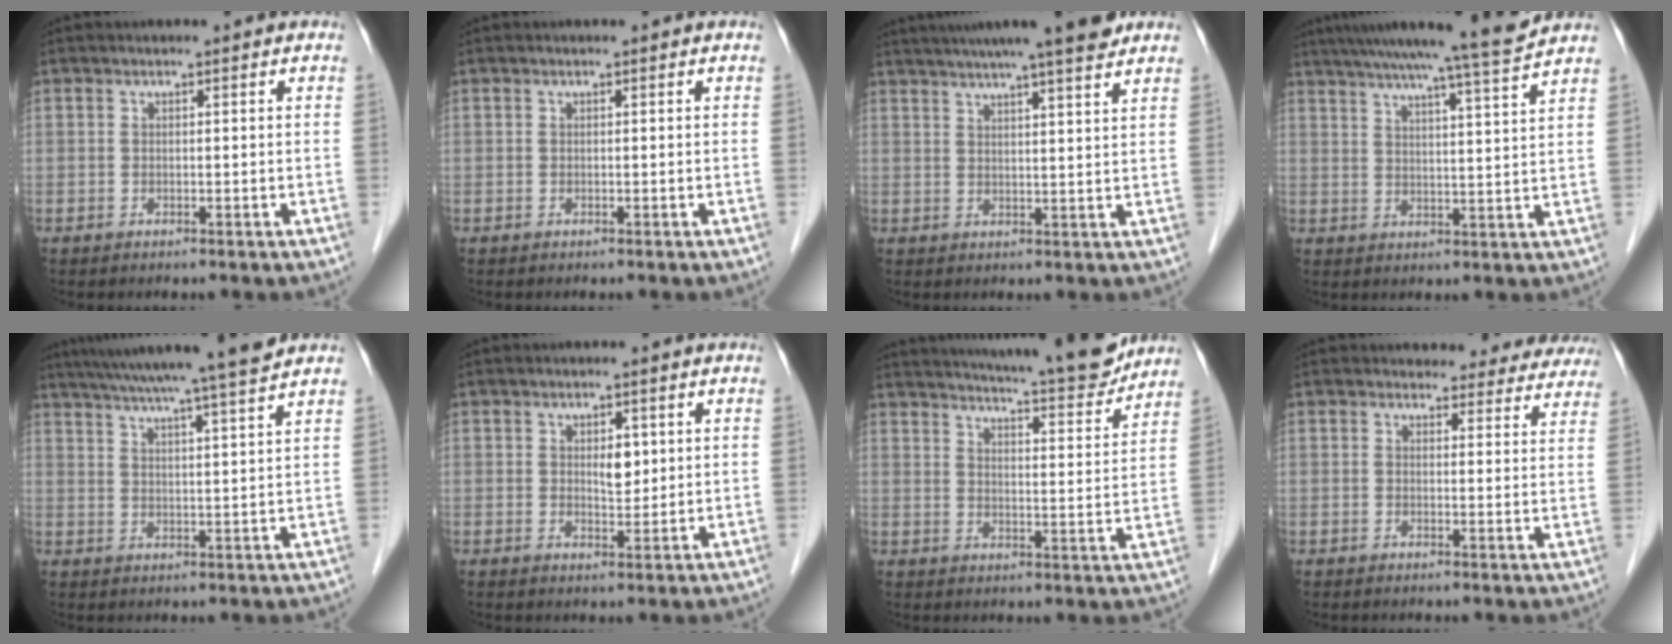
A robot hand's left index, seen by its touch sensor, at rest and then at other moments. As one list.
[{"total": 0.0}, {"total": 13.4, "force": [11.3, 0.0, 7.2], "torque": [-0.118, 0.018, 0.150]}, {"total": 13.3, "force": [11.8, -1.9, 5.8], "torque": [-0.098, -0.018, 0.163]}, {"total": 16.0, "force": [14.1, -1.4, 7.5], "torque": [-0.132, -0.002, 0.200]}, {"total": 2.8, "force": [0.9, 1.4, 2.2], "torque": [-0.035, -0.002, 0.017]}, {"total": 16.9, "force": [15.6, 1.4, 6.5], "torque": [-0.101, -0.024, 0.206]}, {"total": 14.5, "force": [13.6, 4.4, 2.1], "torque": [0.017, -0.022, 0.131]}]